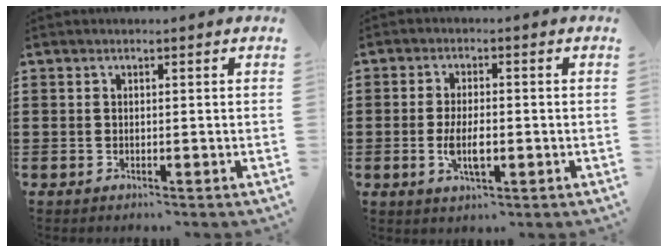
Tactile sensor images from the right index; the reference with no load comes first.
{"total": 5.2, "force": [-1.1, 1.9, 4.7], "torque": [-0.086, -0.004, -0.024]}